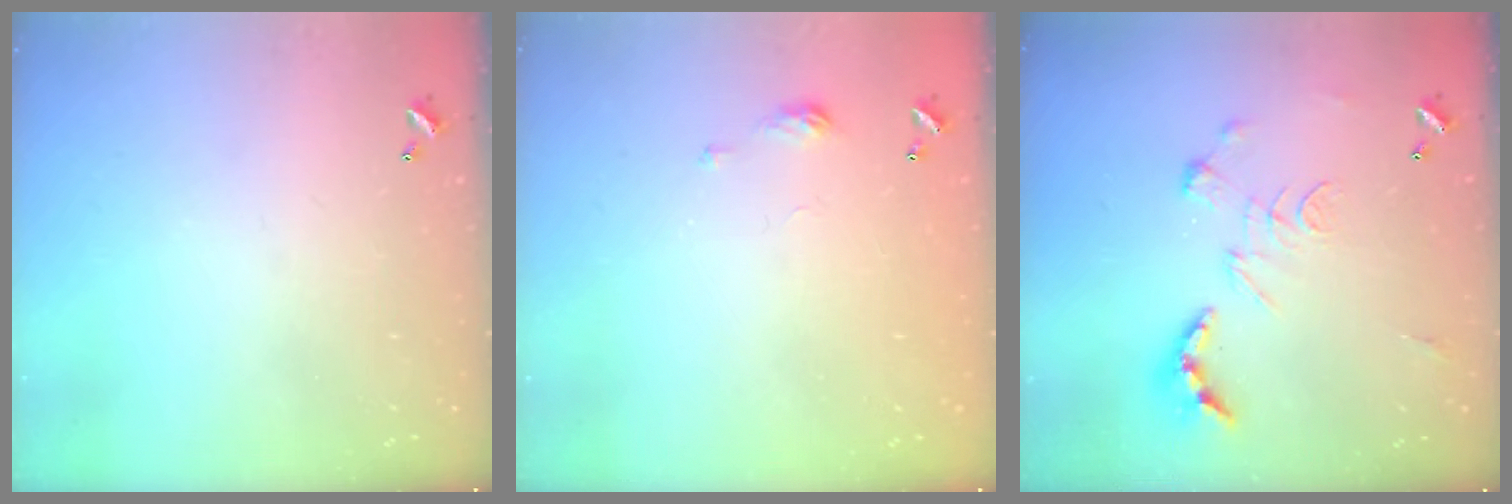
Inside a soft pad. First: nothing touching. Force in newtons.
{"total": 4.3, "press": 4.2, "slide": 0.5}
{"total": 2.6, "press": 2.1, "slide": 1.5}